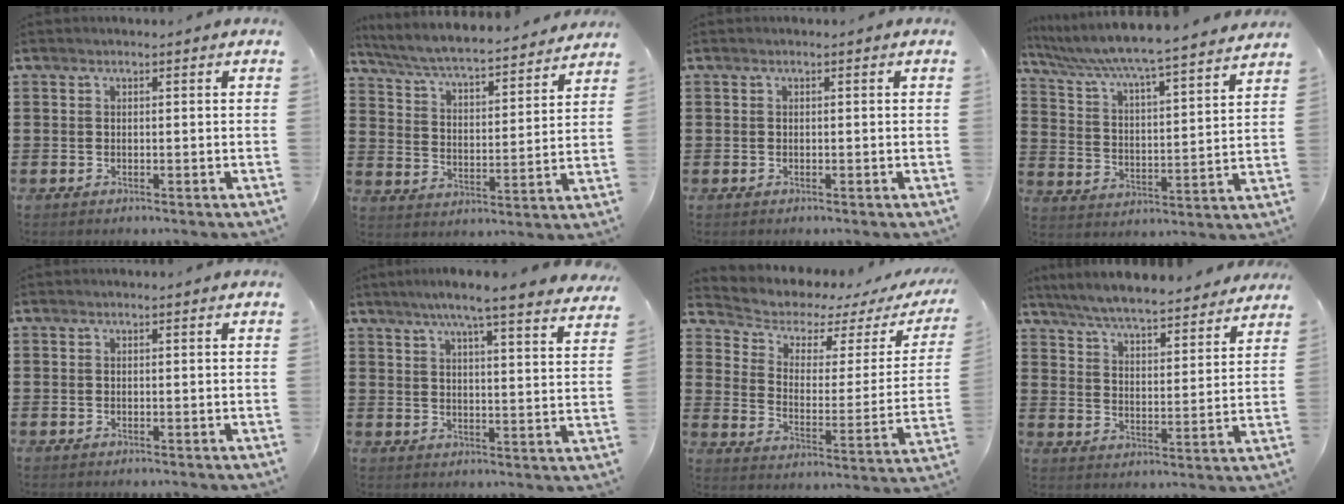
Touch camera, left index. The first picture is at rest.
{"total": 5.4, "force": [5.1, 0.0, 1.6], "torque": [-0.055, -0.040, 0.082]}
{"total": 0.0}
{"total": 5.5, "force": [5.1, -0.9, 1.8], "torque": [-0.061, -0.047, 0.077]}
{"total": 0.0}
{"total": 6.2, "force": [5.2, -0.6, 3.2], "torque": [-0.079, -0.023, 0.088]}
{"total": 3.8, "force": [3.1, 1.9, 1.0], "torque": [-0.047, -0.021, 0.046]}
{"total": 6.8, "force": [6.3, 0.7, 2.6], "torque": [-0.073, -0.024, 0.113]}